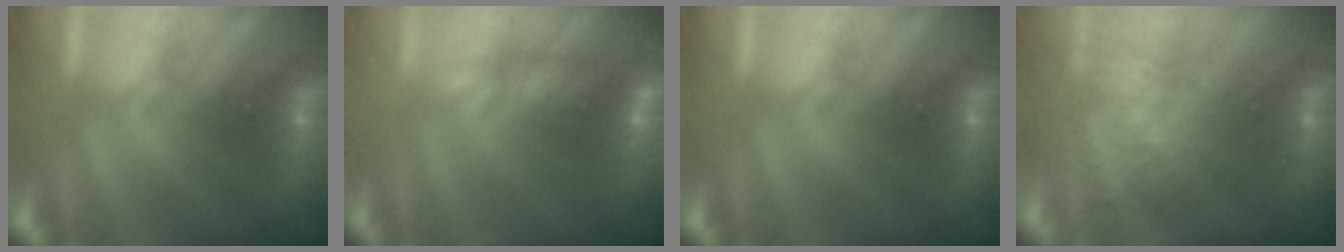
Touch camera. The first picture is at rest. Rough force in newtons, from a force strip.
{"total": 4.7}
{"total": 0.0}
{"total": 7.6}